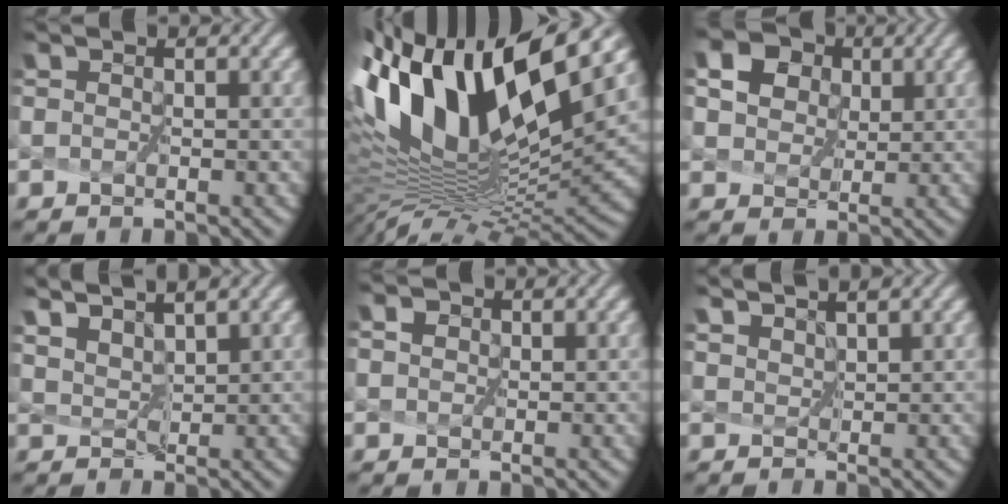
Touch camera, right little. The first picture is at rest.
{"total": 14.8, "force": [5.0, 5.4, 12.9], "torque": [-0.246, 0.016, 0.094]}
{"total": 12.5, "force": [5.8, 9.5, 5.7], "torque": [-0.136, 0.030, 0.101]}
{"total": 3.7, "force": [3.6, 0.2, 0.9], "torque": [-0.029, -0.007, 0.070]}
{"total": 2.3, "force": [1.0, 1.6, 1.3], "torque": [-0.022, 0.012, 0.006]}
{"total": 1.7, "force": [1.6, -0.3, 0.2], "torque": [-0.015, 0.006, 0.038]}